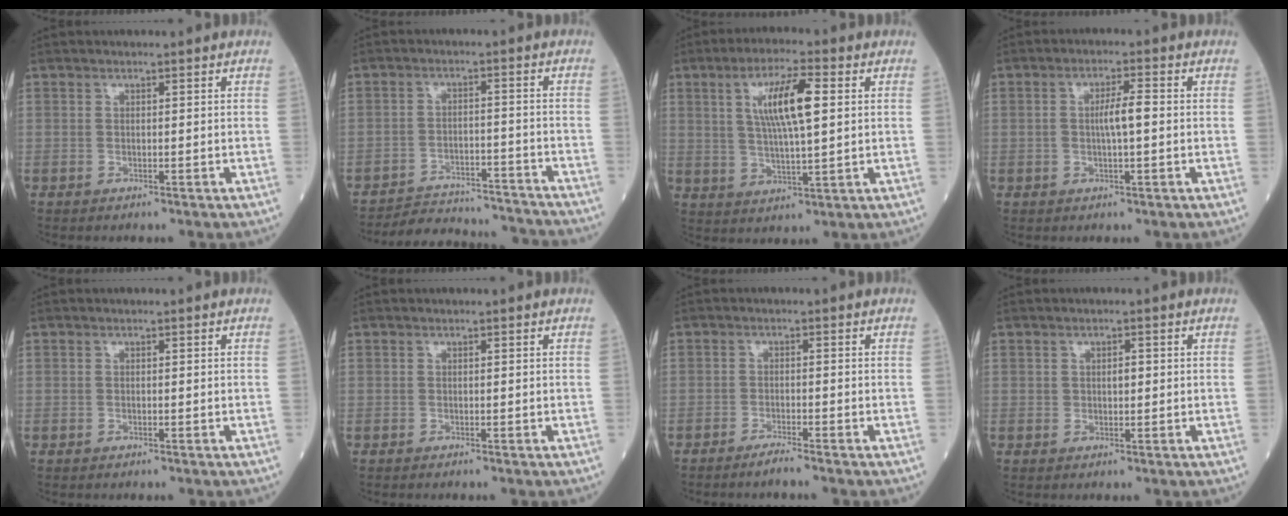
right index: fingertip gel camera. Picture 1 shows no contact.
{"total": 12.7, "force": [-12.5, 1.8, 1.5], "torque": [-0.018, 0.013, -0.175]}
{"total": 9.7, "force": [2.5, 1.4, 9.2], "torque": [-0.173, 0.008, 0.047]}
{"total": 4.0, "force": [0.0, 0.5, 4.0], "torque": [-0.074, 0.006, -0.001]}
{"total": 0.0}
{"total": 0.0}
{"total": 2.1, "force": [-1.9, -0.4, 1.0], "torque": [-0.022, -0.002, -0.038]}
{"total": 1.5, "force": [0.2, 0.8, 1.3], "torque": [-0.019, 0.001, 0.003]}